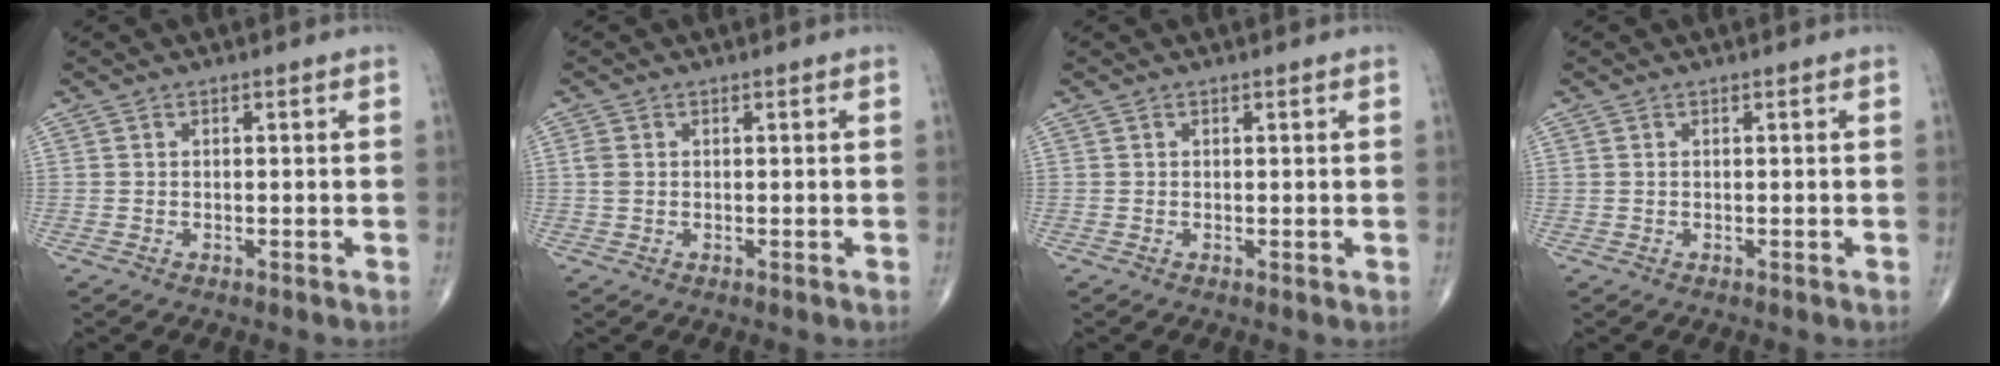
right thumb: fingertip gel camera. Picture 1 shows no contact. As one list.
[{"total": 1.5, "force": [0.2, 1.1, 1.0], "torque": [-0.029, 0.002, 0.003]}, {"total": 0.0}, {"total": 0.0}]